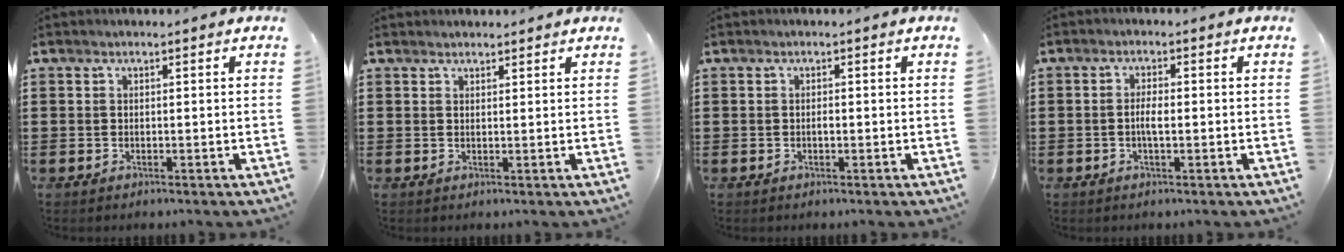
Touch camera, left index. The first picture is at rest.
{"total": 1.2, "force": [1.2, 0.3, 0.1], "torque": [-0.004, 0.001, 0.024]}
{"total": 0.7, "force": [-0.2, 0.2, 0.6], "torque": [-0.015, -0.004, -0.002]}
{"total": 2.8, "force": [-0.4, 0.6, 2.7], "torque": [-0.055, -0.003, -0.010]}